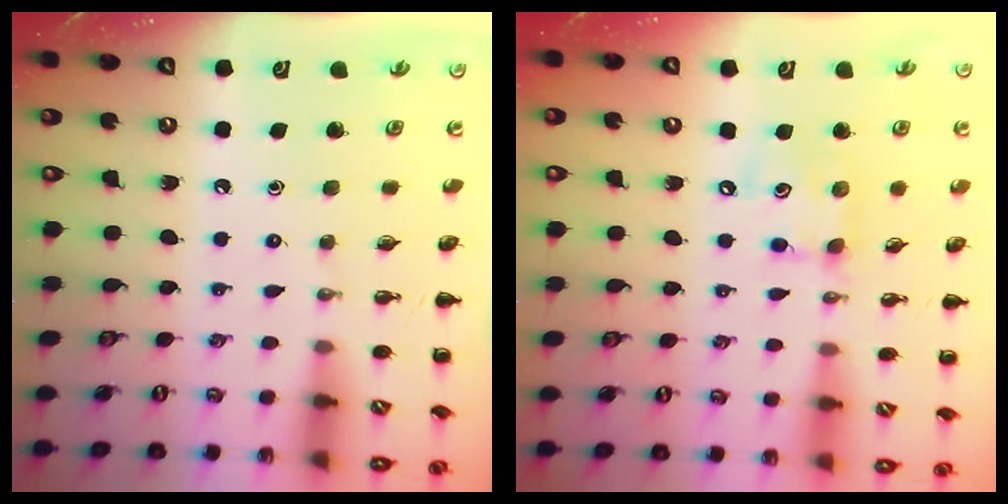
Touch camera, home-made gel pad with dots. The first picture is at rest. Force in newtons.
{"total": 7.9, "press": 7.9, "slide": 0.8}